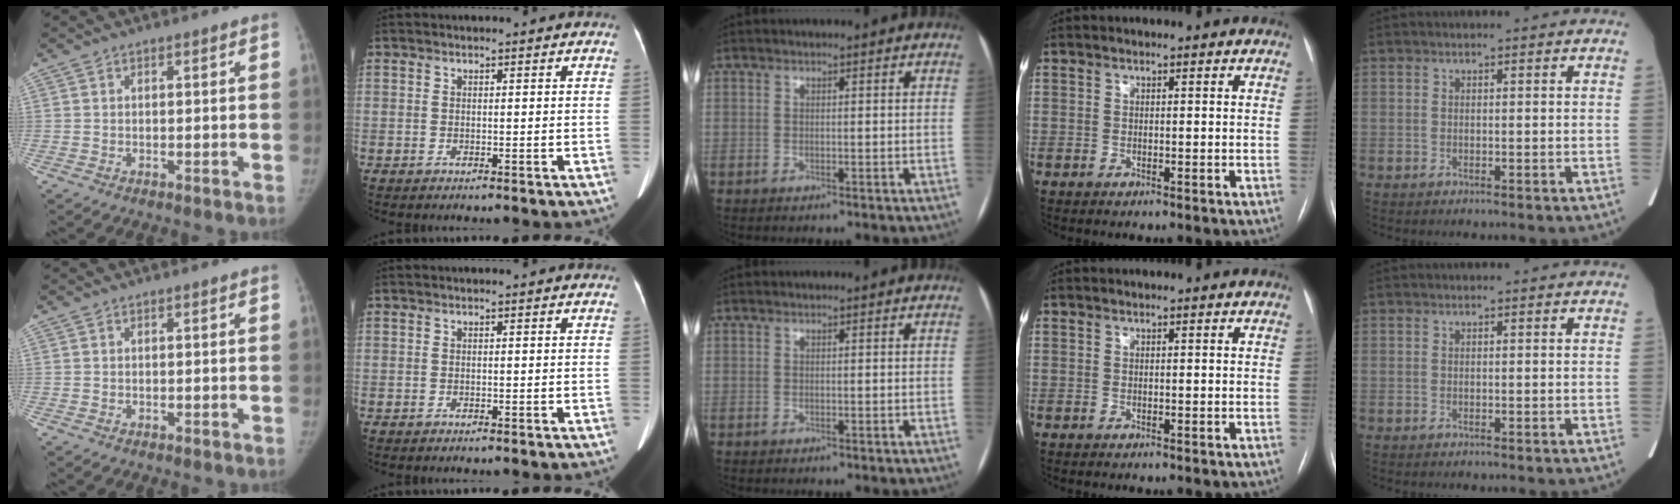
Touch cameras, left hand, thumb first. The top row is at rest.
{}